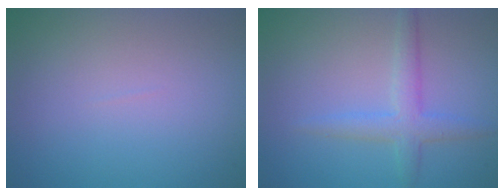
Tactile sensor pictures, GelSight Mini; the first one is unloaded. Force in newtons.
{"total": 2.7, "press": 2.7, "slide": 0.1}